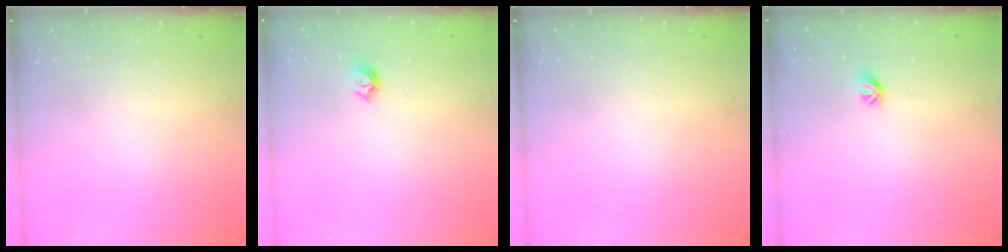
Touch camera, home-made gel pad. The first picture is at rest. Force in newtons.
{"total": 5.1, "press": 5.1, "slide": 0.6}
{"total": 0.0}
{"total": 5.4, "press": 5.3, "slide": 0.9}